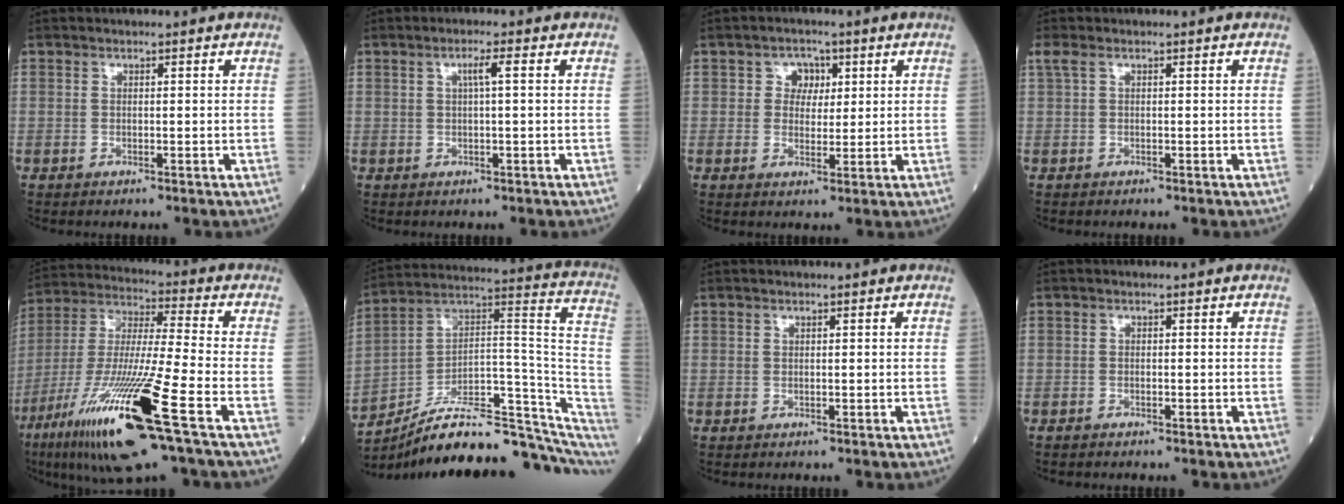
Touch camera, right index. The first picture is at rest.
{"total": 2.2, "force": [0.5, -0.1, 2.1], "torque": [-0.038, 0.003, 0.008]}
{"total": 3.5, "force": [1.1, 2.9, 1.6], "torque": [-0.016, 0.005, 0.015]}
{"total": 1.3, "force": [0.4, 0.7, 0.9], "torque": [-0.030, 0.016, 0.010]}
{"total": 21.1, "force": [-10.1, 0.5, 18.5], "torque": [-0.378, -0.051, -0.188]}
{"total": 23.3, "force": [-18.0, 5.4, 13.7], "torque": [-0.142, 0.062, -0.266]}
{"total": 0.0}
{"total": 0.7, "force": [-0.6, 0.2, 0.0], "torque": [-0.006, 0.000, -0.013]}